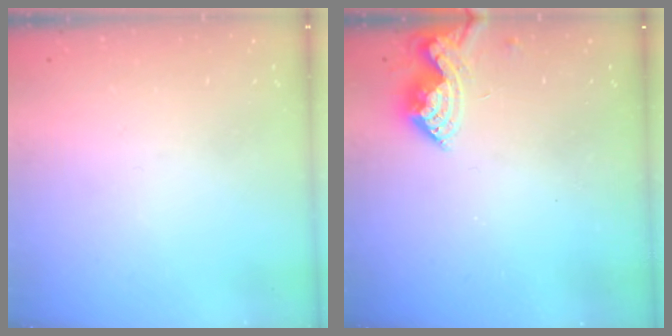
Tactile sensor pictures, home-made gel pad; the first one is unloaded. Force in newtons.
{"total": 7.6, "press": 7.6, "slide": 0.3}